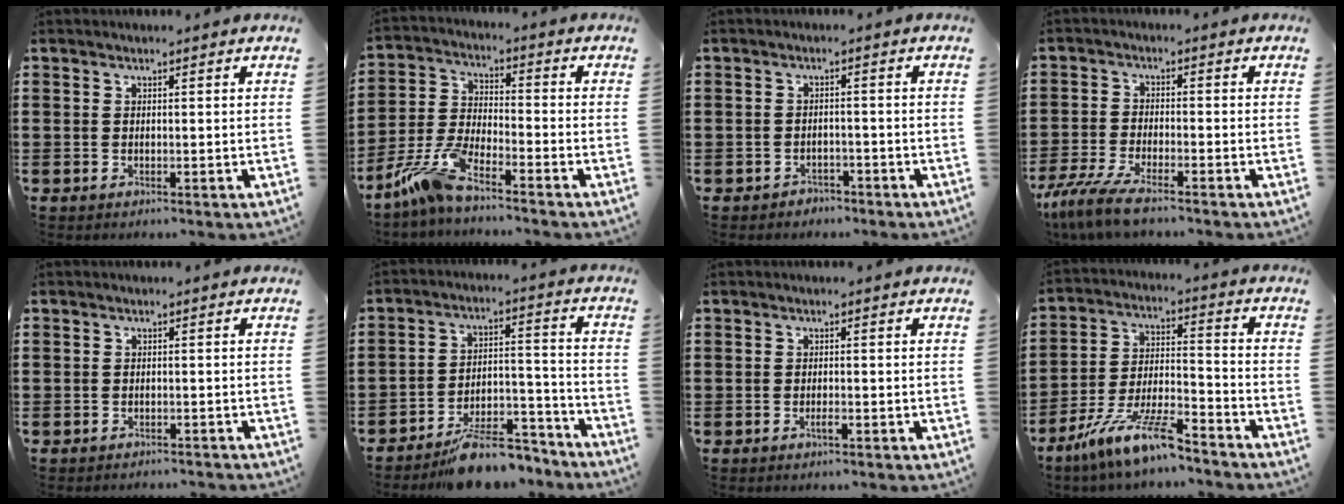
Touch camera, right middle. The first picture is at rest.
{"total": 7.8, "force": [-6.4, 0.7, 4.5], "torque": [-0.119, -0.014, -0.130]}
{"total": 1.3, "force": [-1.2, 0.4, -0.1], "torque": [-0.003, 0.002, -0.028]}
{"total": 5.5, "force": [-4.4, 0.3, 3.3], "torque": [-0.086, -0.020, -0.088]}
{"total": 0.8, "force": [-0.8, 0.1, -0.3], "torque": [0.004, 0.004, -0.020]}
{"total": 9.1, "force": [-7.8, 2.6, 3.8], "torque": [-0.052, 0.036, -0.143]}
{"total": 0.9, "force": [-0.3, 0.0, 0.8], "torque": [-0.016, -0.004, -0.002]}
{"total": 10.7, "force": [-8.5, 1.1, 6.3], "torque": [-0.125, 0.012, -0.167]}